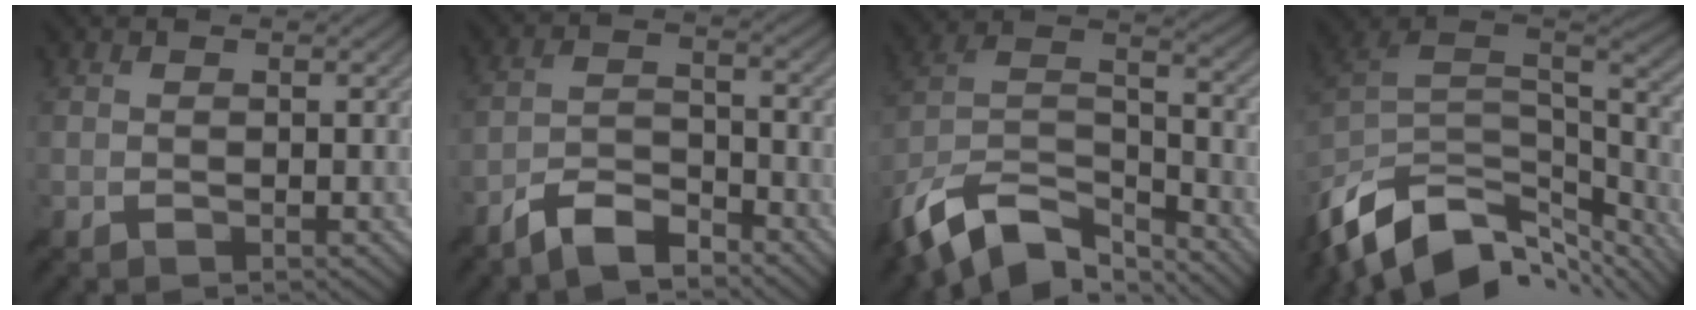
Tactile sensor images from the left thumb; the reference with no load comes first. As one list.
[{"total": 6.0, "force": [-4.9, 1.6, 3.1], "torque": [-0.061, 0.000, -0.101]}, {"total": 14.1, "force": [-9.8, 6.5, 7.8], "torque": [-0.194, -0.007, -0.178]}, {"total": 14.1, "force": [-8.6, 7.3, 8.4], "torque": [-0.217, -0.021, -0.139]}]